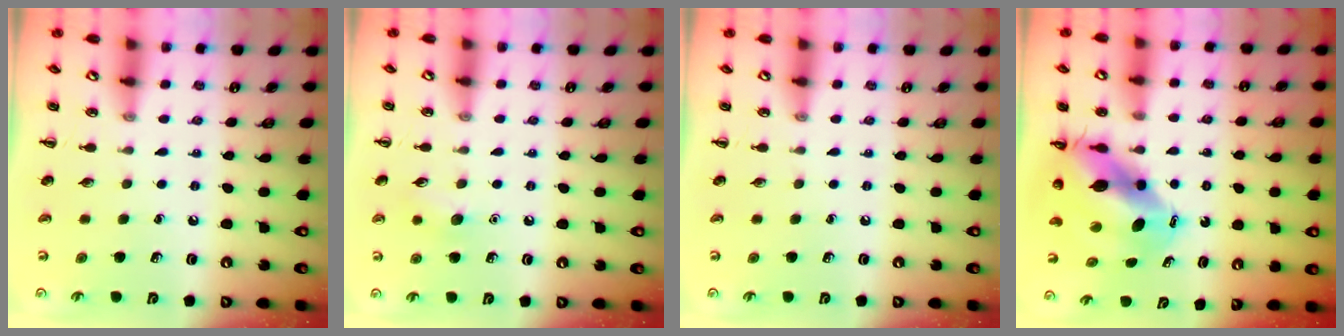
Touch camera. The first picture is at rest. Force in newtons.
{"total": 6.3, "press": 6.1, "slide": 1.6}
{"total": 0.0}
{"total": 11.2, "press": 10.8, "slide": 3.1}